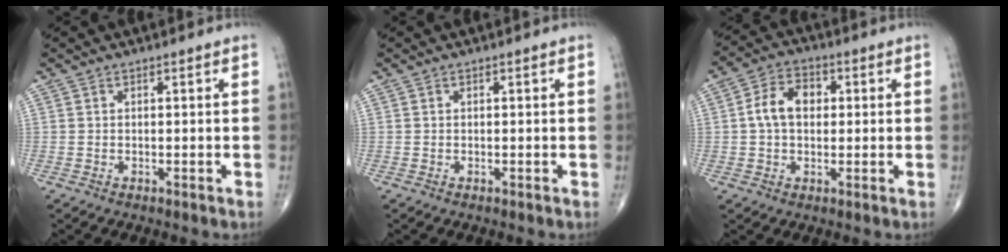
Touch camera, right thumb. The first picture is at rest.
{"total": 0.0}
{"total": 7.6, "force": [0.7, 5.2, 5.4], "torque": [-0.087, 0.018, 0.005]}